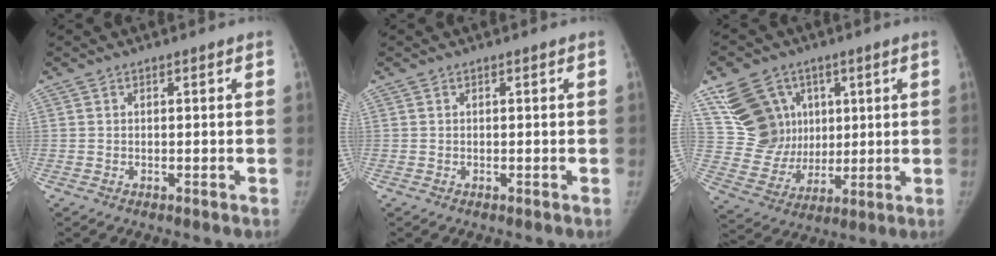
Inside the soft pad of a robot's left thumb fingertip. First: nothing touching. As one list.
[{"total": 0.0}, {"total": 15.7, "force": [6.8, 12.6, 6.5], "torque": [-0.088, -0.010, 0.143]}]